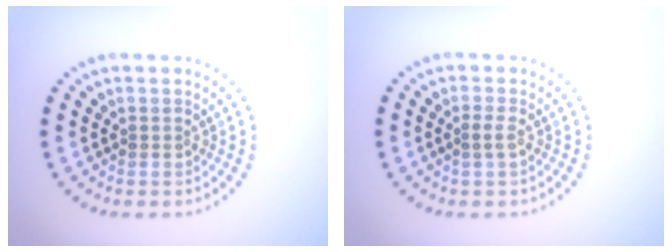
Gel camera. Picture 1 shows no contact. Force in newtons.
{"total": 0.8, "press": 0.8, "slide": 0.2}